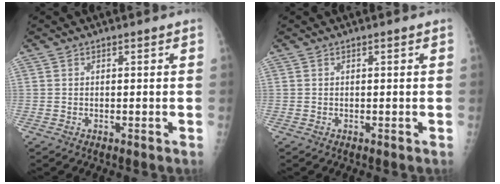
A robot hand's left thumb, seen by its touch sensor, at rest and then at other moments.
{"total": 0.0}